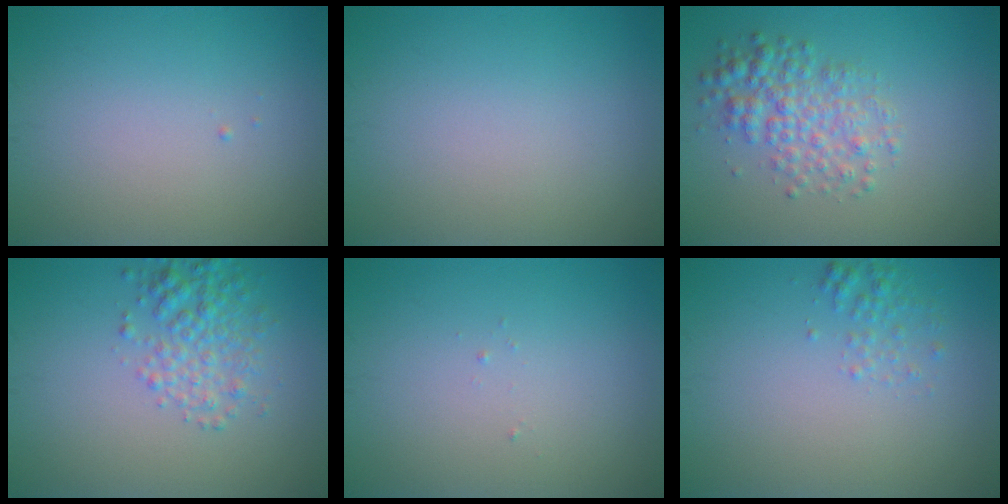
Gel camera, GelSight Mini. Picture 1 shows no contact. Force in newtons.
{"total": 0.0}
{"total": 3.8, "press": 3.8, "slide": 0.1}
{"total": 3.3, "press": 3.3, "slide": 0.1}
{"total": 0.0}
{"total": 1.3, "press": 1.3, "slide": 0.1}